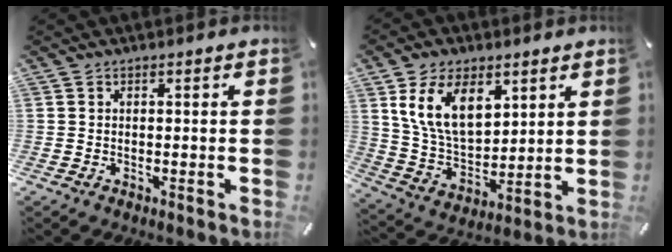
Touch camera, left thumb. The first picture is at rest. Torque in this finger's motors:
{"motor_torque": [0.71, 0.49, 1.63, -1.14, 0.17]}